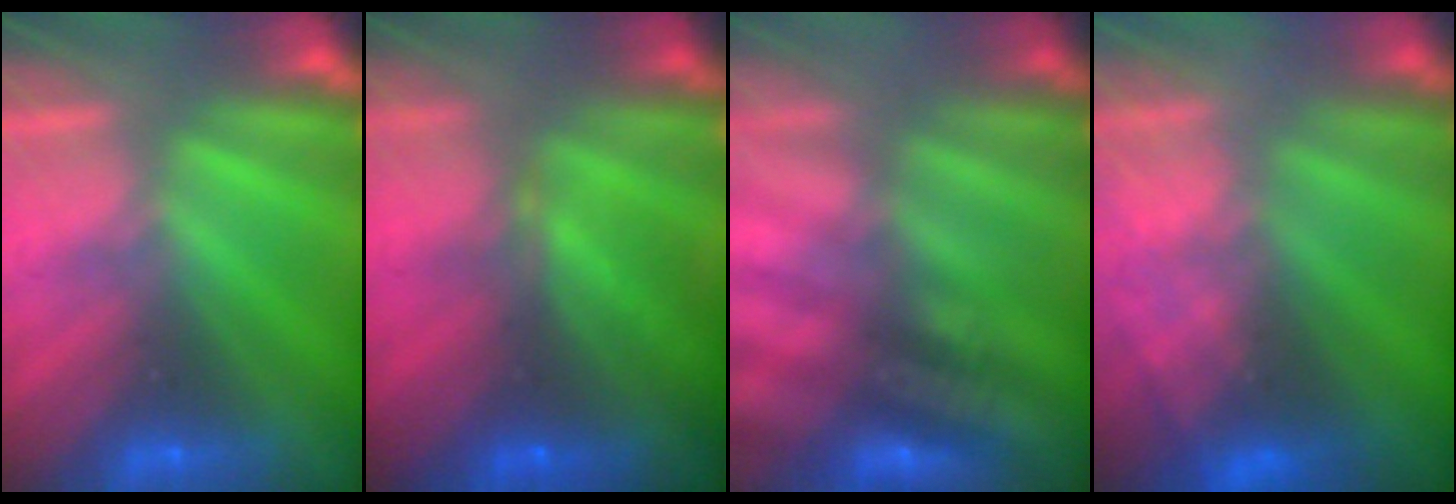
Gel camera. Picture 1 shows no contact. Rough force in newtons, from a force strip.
{"total": 7.3}
{"total": 2.8}
{"total": 8.1}